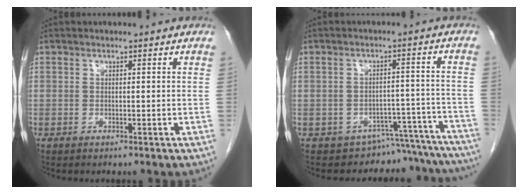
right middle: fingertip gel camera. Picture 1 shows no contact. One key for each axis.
{"total": 13.7, "fx": -12.9, "fy": 4.6, "fz": 0.7, "tx": 0.011, "ty": 0.048, "tz": -0.146}